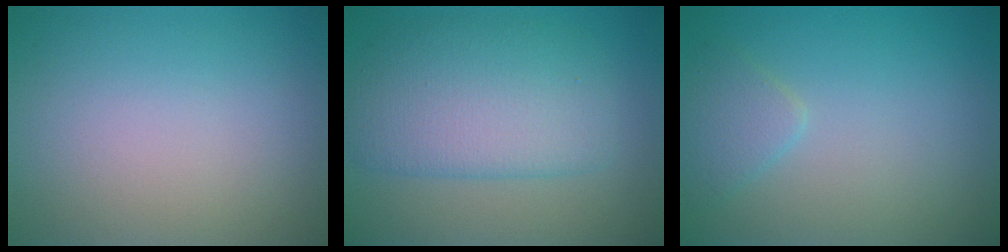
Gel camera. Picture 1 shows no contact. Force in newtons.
{"total": 6.0, "press": 6.0, "slide": 0.2}
{"total": 1.7, "press": 1.7, "slide": 0.1}